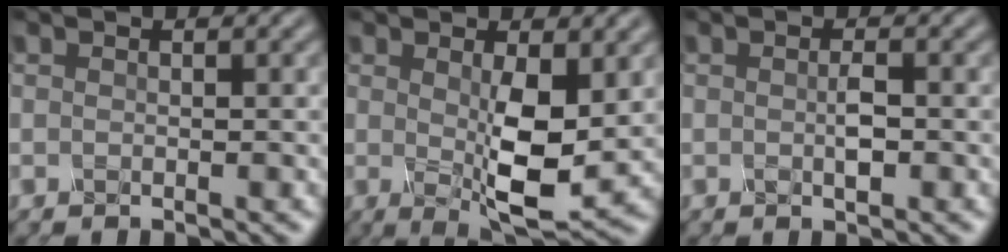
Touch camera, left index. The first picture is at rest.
{"total": 5.3, "force": [0.3, 1.4, 5.1], "torque": [-0.104, -0.015, 0.017]}
{"total": 0.8, "force": [-0.1, -0.2, 0.8], "torque": [-0.029, 0.001, 0.003]}